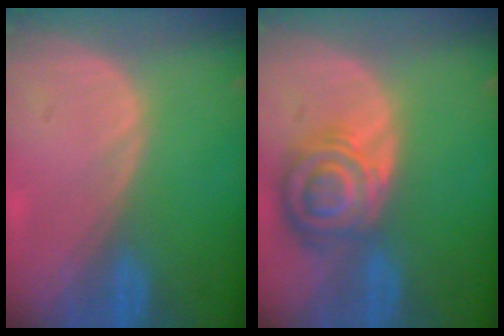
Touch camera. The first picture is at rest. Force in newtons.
{"total": 8.2, "press": 7.2, "slide": 3.9}